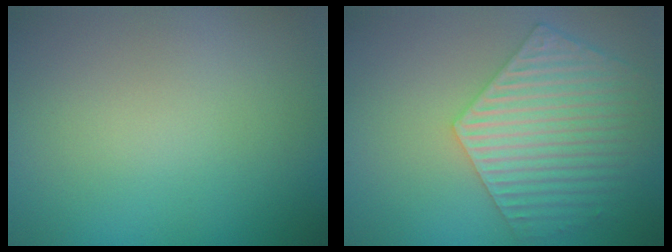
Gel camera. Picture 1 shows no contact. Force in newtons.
{"total": 5.9, "press": 4.6, "slide": 3.7}